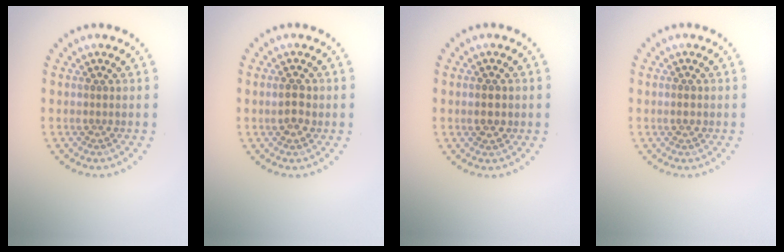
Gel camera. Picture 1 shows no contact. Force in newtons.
{"total": 2.0, "press": 2.0, "slide": 0.0}
{"total": 2.0, "press": 2.0, "slide": 0.2}
{"total": 1.1, "press": 1.1, "slide": 0.1}